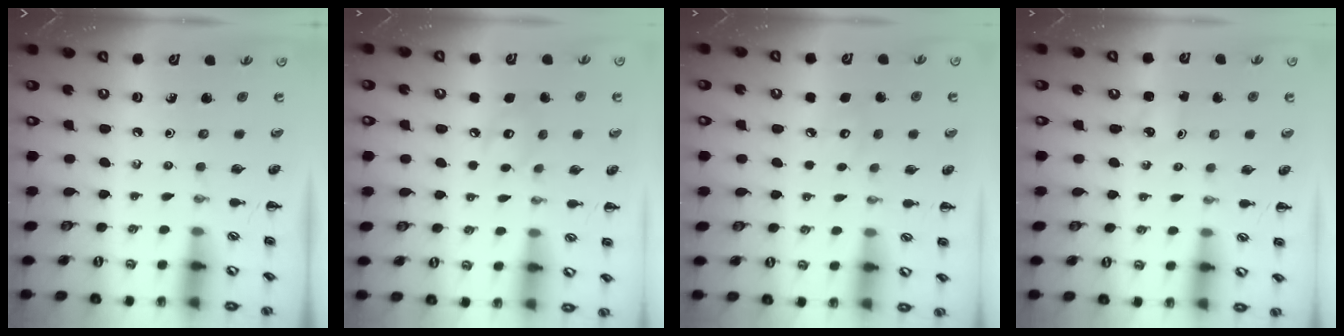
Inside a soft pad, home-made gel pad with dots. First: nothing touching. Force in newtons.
{"total": 7.4, "press": 7.4, "slide": 1.1}
{"total": 4.8, "press": 4.7, "slide": 1.3}
{"total": 1.5, "press": 1.5, "slide": 0.3}